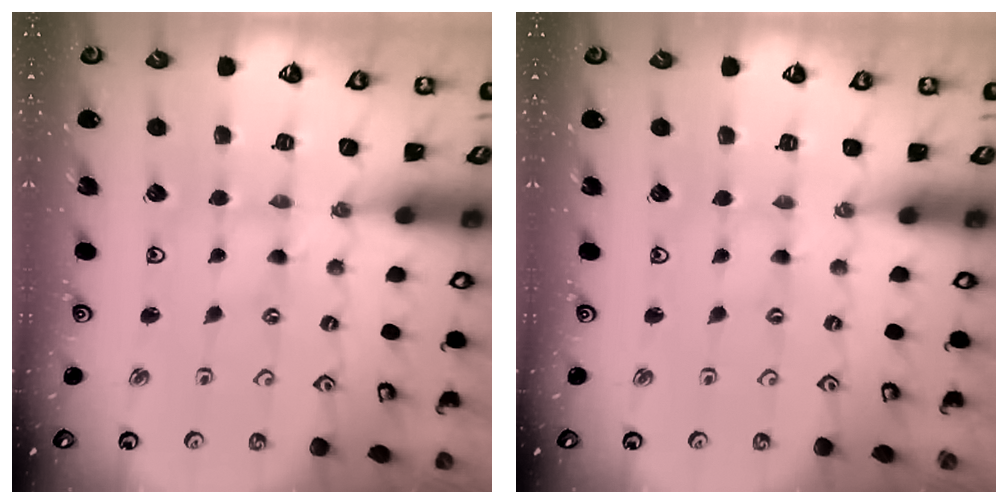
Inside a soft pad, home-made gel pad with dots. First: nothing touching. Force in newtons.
{"total": 0.0}